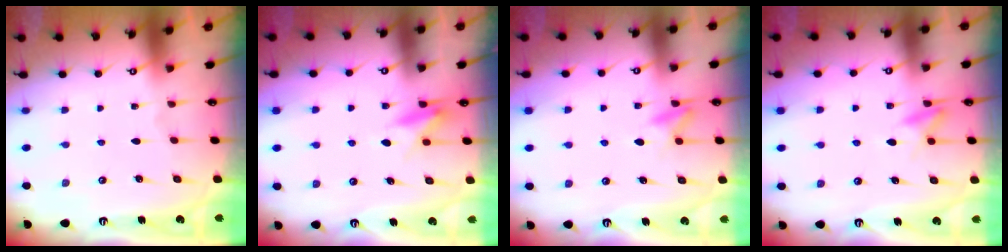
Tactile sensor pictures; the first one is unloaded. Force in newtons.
{"total": 8.5, "press": 8.4, "slide": 1.2}
{"total": 8.6, "press": 8.5, "slide": 1.1}
{"total": 9.9, "press": 9.8, "slide": 1.4}